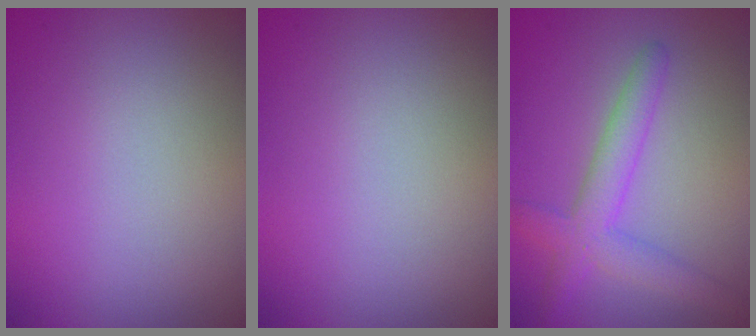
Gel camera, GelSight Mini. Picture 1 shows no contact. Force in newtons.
{"total": 0.0}
{"total": 3.7, "press": 3.7, "slide": 0.1}